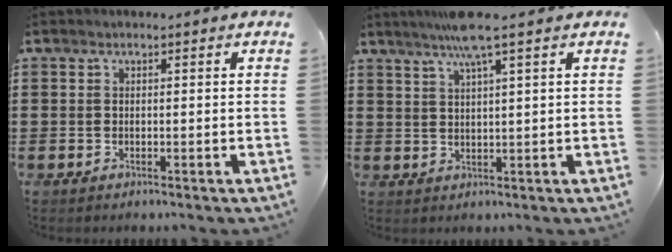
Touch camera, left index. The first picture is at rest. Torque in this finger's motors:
{"motor_torque": [1.71, -0.42, 0.49, 0.16]}